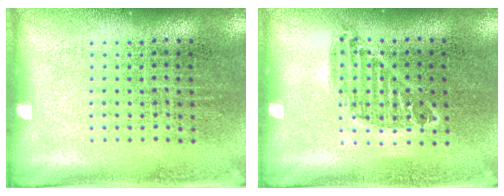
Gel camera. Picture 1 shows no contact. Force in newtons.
{"total": 0.7, "press": 0.7, "slide": 0.2}